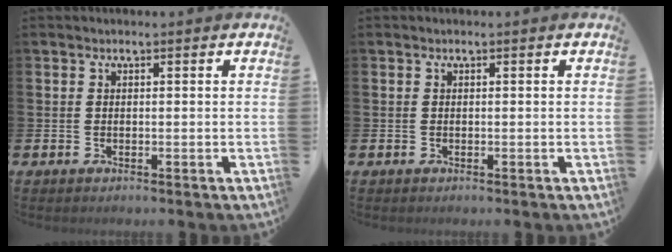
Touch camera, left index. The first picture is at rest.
{"total": 0.0}